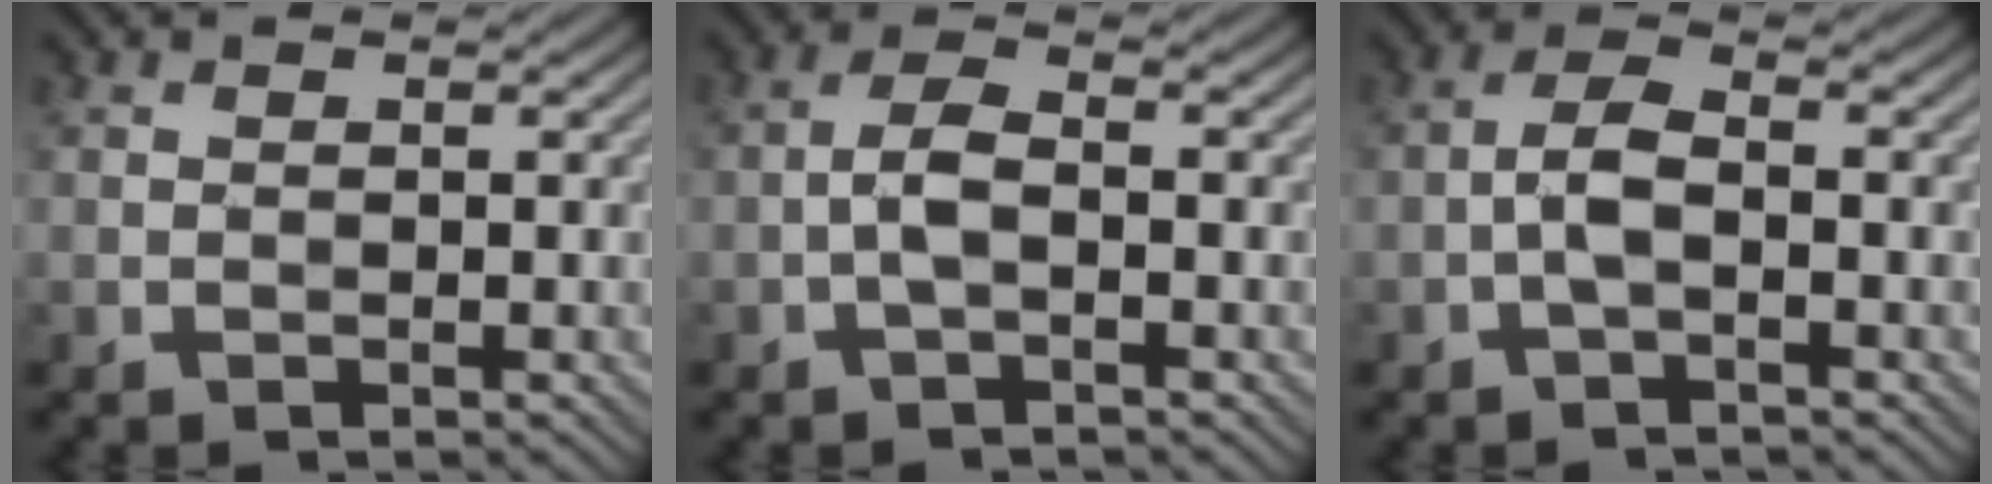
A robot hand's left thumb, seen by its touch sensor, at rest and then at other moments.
{"total": 2.9, "force": [-1.0, 1.0, 2.6], "torque": [-0.057, 0.007, -0.028]}
{"total": 3.2, "force": [-1.2, 1.0, 2.8], "torque": [-0.062, 0.007, -0.031]}